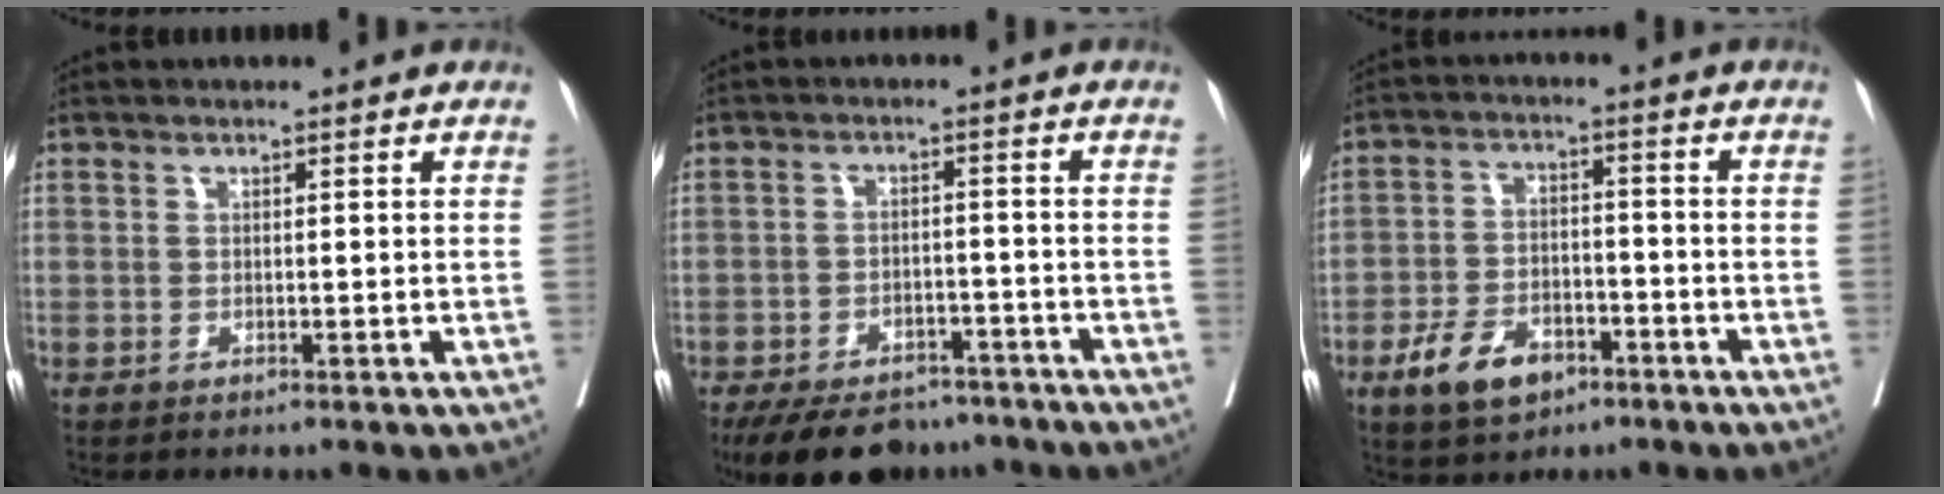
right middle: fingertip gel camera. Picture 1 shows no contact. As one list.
[{"total": 13.8, "force": [-11.0, 6.4, 5.3], "torque": [-0.095, 0.001, -0.154]}, {"total": 7.9, "force": [-4.6, 4.4, 4.7], "torque": [-0.093, 0.002, -0.077]}]